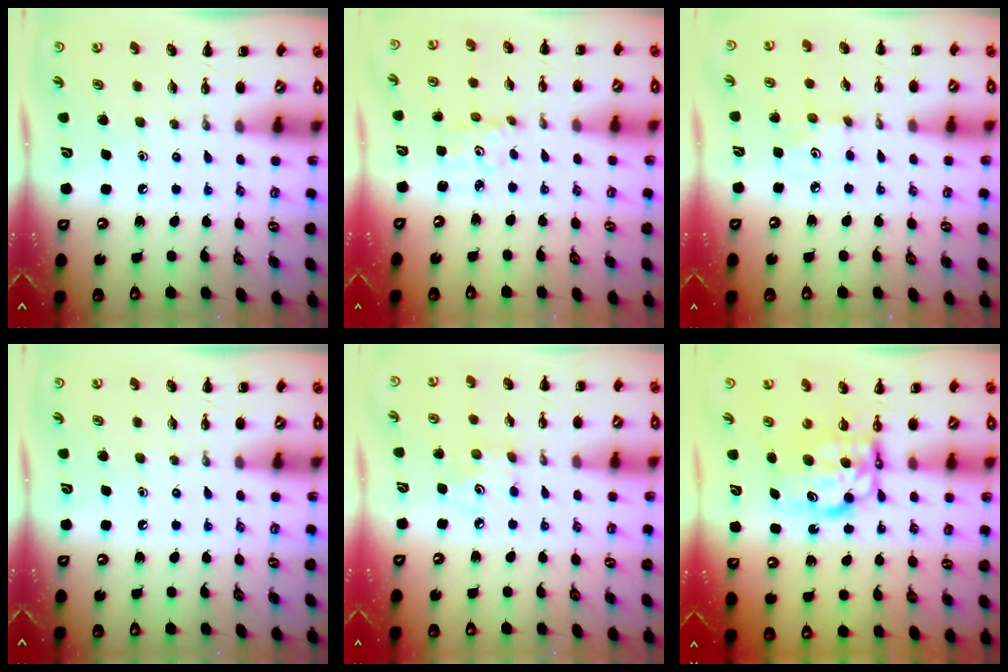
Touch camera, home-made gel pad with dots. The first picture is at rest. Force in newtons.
{"total": 1.9, "press": 1.9, "slide": 0.5}
{"total": 3.7, "press": 3.6, "slide": 1.1}
{"total": 0.0}
{"total": 4.3, "press": 4.2, "slide": 1.0}
{"total": 7.1, "press": 7.0, "slide": 1.4}